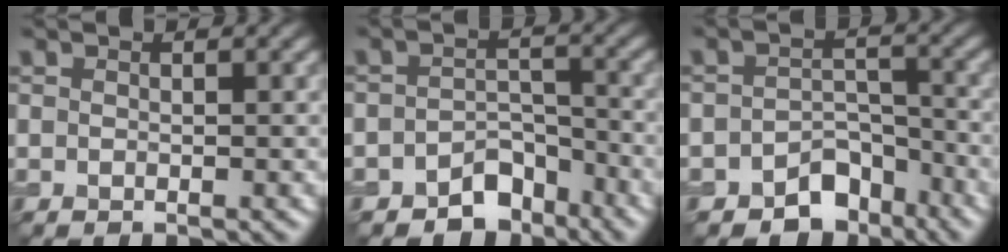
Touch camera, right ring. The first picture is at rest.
{"total": 4.5, "force": [-3.3, 2.5, 1.6], "torque": [-0.009, 0.004, -0.054]}
{"total": 5.1, "force": [-3.7, 3.0, 1.9], "torque": [-0.013, 0.001, -0.057]}